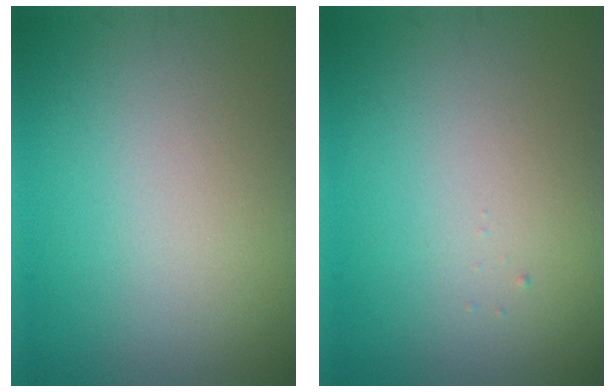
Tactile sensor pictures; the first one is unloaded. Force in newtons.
{"total": 0.0}